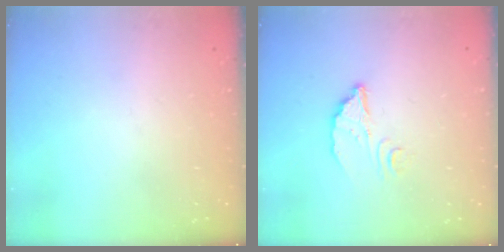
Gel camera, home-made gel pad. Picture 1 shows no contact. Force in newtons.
{"total": 4.0, "press": 4.0, "slide": 0.2}